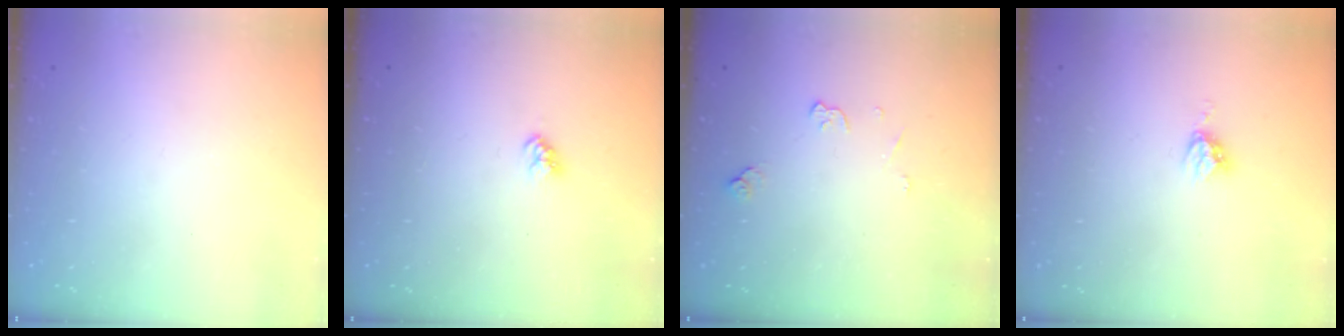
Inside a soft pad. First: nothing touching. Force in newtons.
{"total": 3.0, "press": 3.0, "slide": 0.3}
{"total": 4.8, "press": 4.7, "slide": 0.7}
{"total": 4.9, "press": 4.9, "slide": 0.1}